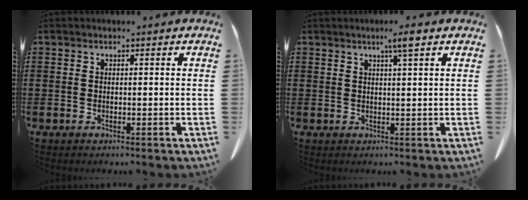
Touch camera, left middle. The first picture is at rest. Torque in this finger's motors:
{"motor_torque": [0.42, 0.40, 0.33, 0.08]}